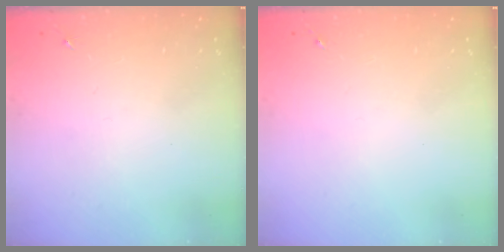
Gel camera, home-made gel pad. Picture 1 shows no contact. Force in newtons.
{"total": 0.0}